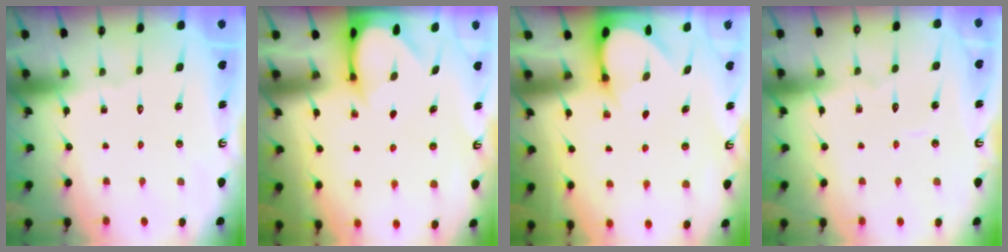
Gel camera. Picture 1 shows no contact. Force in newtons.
{"total": 3.3, "press": 3.2, "slide": 0.3}
{"total": 3.7, "press": 3.7, "slide": 0.2}
{"total": 2.9, "press": 2.9, "slide": 0.3}